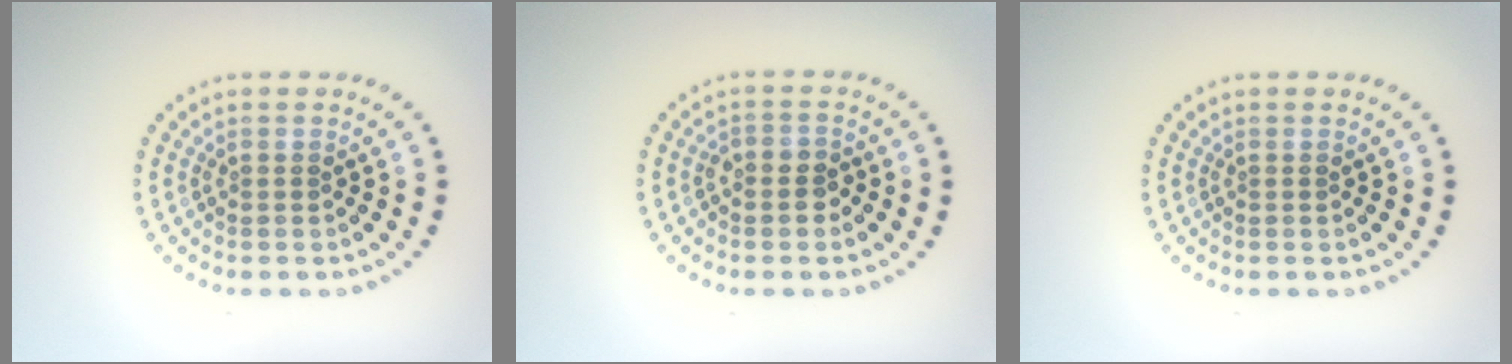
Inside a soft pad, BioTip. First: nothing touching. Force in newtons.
{"total": 2.0, "press": 1.8, "slide": 0.8}
{"total": 0.0}